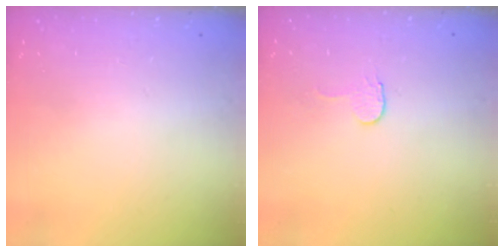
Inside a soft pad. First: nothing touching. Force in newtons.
{"total": 2.9, "press": 2.9, "slide": 0.3}